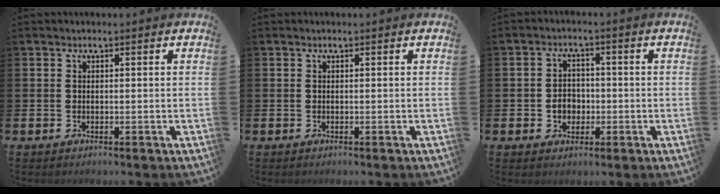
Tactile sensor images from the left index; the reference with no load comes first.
{"total": 0.0}
{"total": 3.3, "force": [-0.7, 2.8, 1.6], "torque": [-0.019, -0.001, -0.021]}